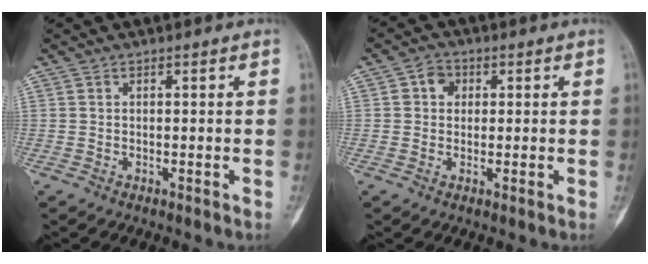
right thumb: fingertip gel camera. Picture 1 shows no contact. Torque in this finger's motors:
{"motor_torque": [-0.04, 0.68, -0.12, 0.06, 0.21]}